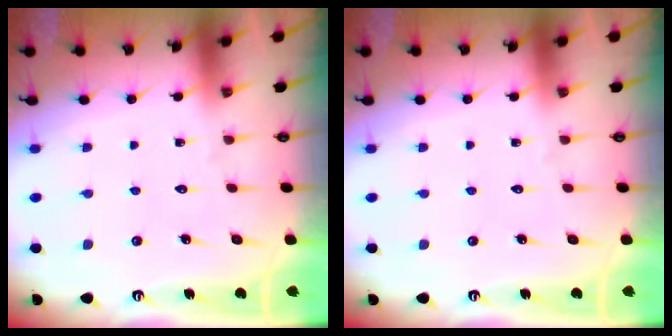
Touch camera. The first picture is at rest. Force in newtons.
{"total": 0.0}